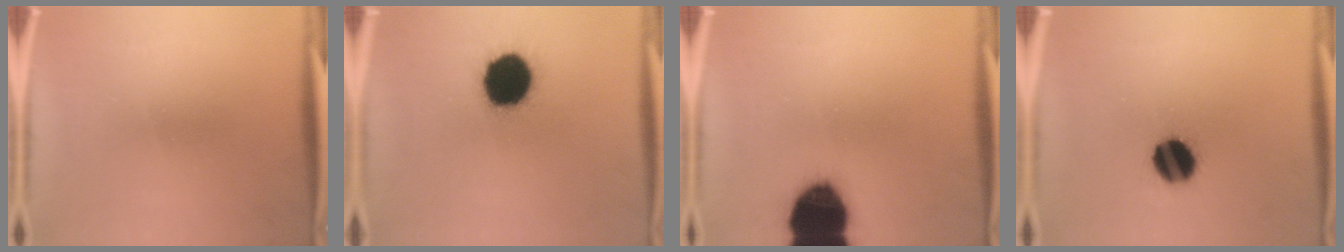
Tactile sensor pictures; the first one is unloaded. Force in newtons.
{"total": 18.2}
{"total": 19.6}
{"total": 12.2}